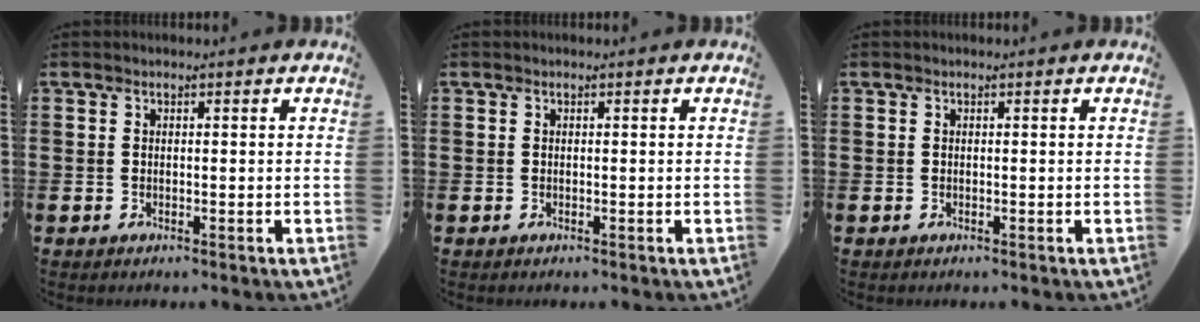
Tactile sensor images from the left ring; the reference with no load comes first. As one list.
[{"total": 0.0}, {"total": 0.0}]